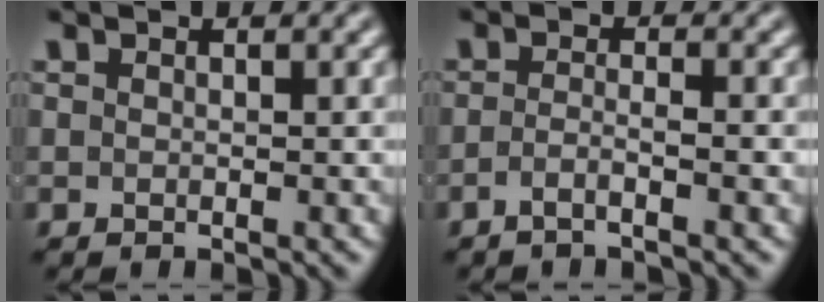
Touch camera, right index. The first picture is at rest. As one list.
[{"total": 2.2, "force": [-1.8, -0.6, 1.2], "torque": [-0.025, -0.011, -0.028]}]